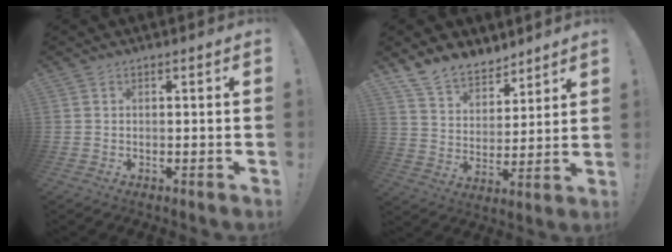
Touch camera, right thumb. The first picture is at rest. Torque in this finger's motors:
{"motor_torque": [-0.05, 0.24, 0.69, 0.58, 0.01]}